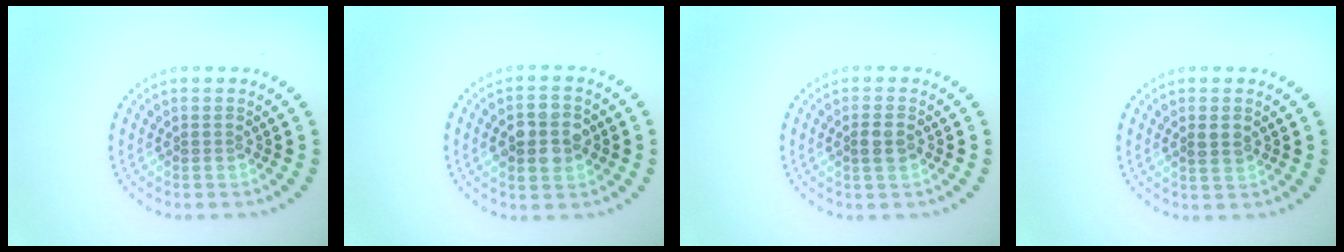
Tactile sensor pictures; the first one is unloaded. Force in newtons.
{"total": 4.4, "press": 4.4, "slide": 0.1}
{"total": 1.7, "press": 1.7, "slide": 0.3}
{"total": 1.5, "press": 1.5, "slide": 0.4}